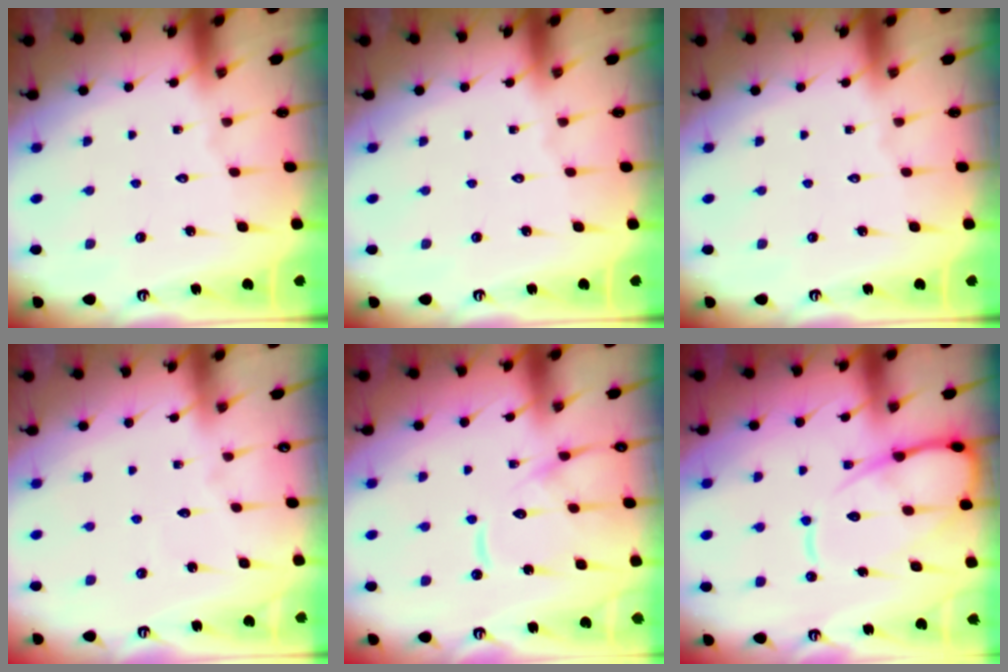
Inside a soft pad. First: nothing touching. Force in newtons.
{"total": 0.0}
{"total": 0.0}
{"total": 2.8, "press": 2.8, "slide": 0.2}
{"total": 13.5, "press": 13.4, "slide": 1.3}
{"total": 13.0, "press": 12.9, "slide": 1.3}